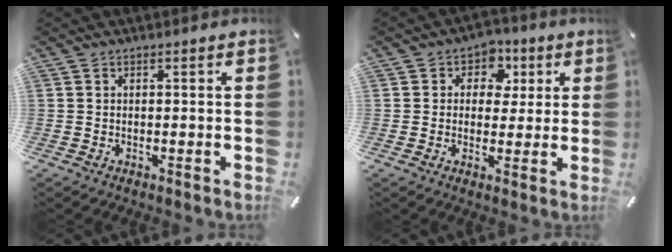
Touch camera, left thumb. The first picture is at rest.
{"total": 6.6, "force": [1.2, 5.8, 2.9], "torque": [-0.035, -0.002, 0.015]}